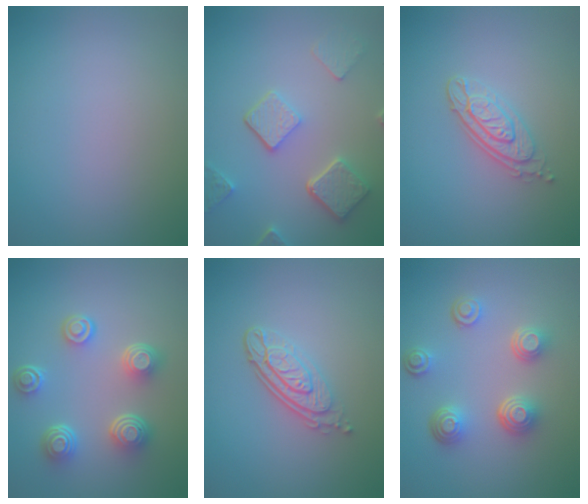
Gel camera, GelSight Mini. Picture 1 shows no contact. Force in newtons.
{"total": 5.1, "press": 3.9, "slide": 3.2}
{"total": 3.3, "press": 2.7, "slide": 1.9}
{"total": 5.0, "press": 3.6, "slide": 3.5}
{"total": 4.2, "press": 3.0, "slide": 3.0}
{"total": 4.5, "press": 3.5, "slide": 2.9}